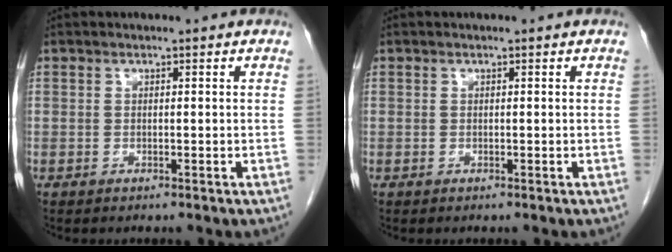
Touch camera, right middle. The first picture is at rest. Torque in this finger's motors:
{"motor_torque": [0.00, 0.00, 0.00, 0.00]}